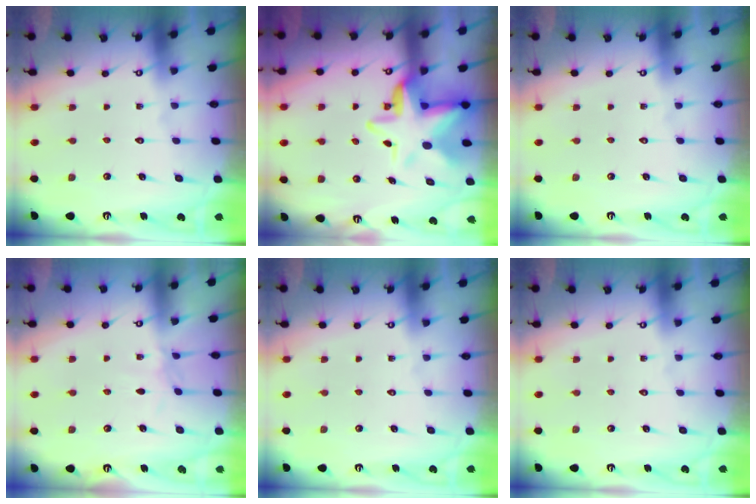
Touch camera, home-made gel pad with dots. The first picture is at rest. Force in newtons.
{"total": 10.7, "press": 10.6, "slide": 1.7}
{"total": 0.0}
{"total": 2.8, "press": 2.7, "slide": 0.5}
{"total": 0.0}
{"total": 0.0}